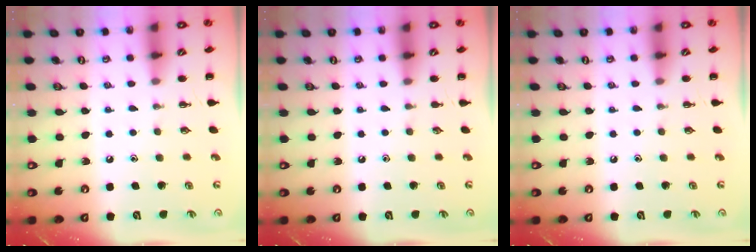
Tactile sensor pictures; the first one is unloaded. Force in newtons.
{"total": 0.0}
{"total": 0.0}